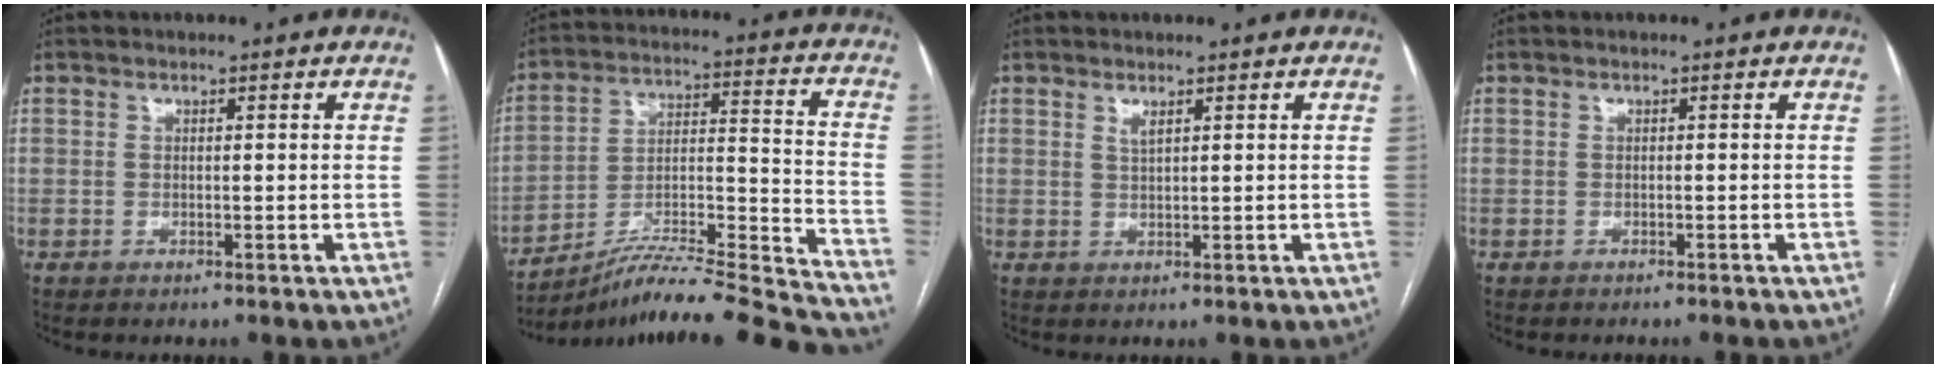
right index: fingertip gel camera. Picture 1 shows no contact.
{"total": 25.8, "force": [-23.7, -1.4, 10.2], "torque": [-0.118, -0.008, -0.361]}
{"total": 1.2, "force": [0.8, 0.1, 0.9], "torque": [-0.021, -0.005, 0.018]}
{"total": 0.8, "force": [-0.7, 0.0, 0.2], "torque": [-0.007, -0.001, -0.013]}